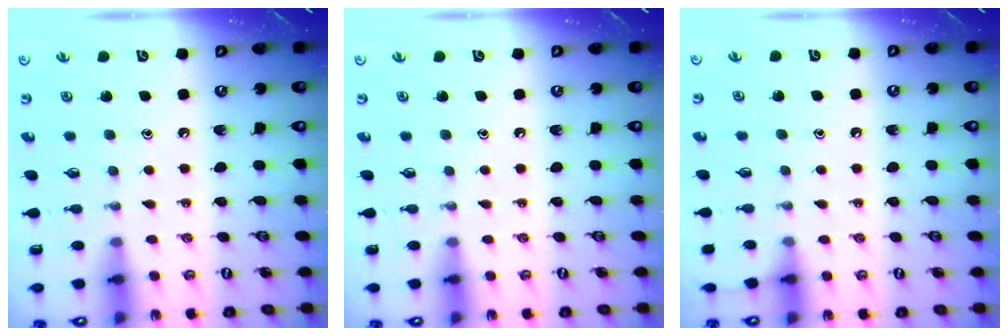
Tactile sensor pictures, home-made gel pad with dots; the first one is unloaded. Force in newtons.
{"total": 0.0}
{"total": 3.3, "press": 3.3, "slide": 0.4}